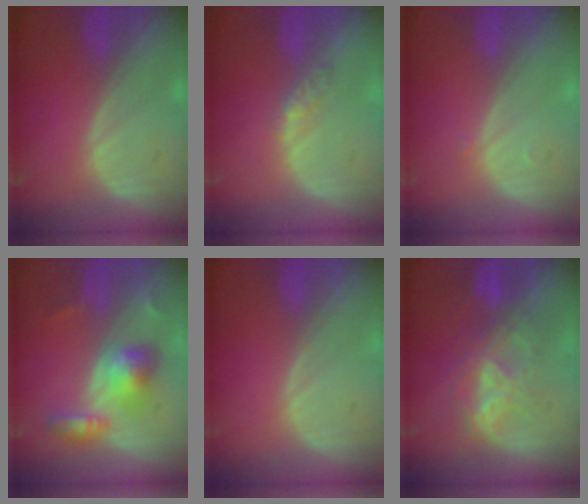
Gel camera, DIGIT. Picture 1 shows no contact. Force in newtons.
{"total": 2.6, "press": 2.3, "slide": 1.3}
{"total": 0.5, "press": 0.4, "slide": 0.3}
{"total": 5.9, "press": 5.9, "slide": 0.1}
{"total": 0.0}
{"total": 7.0, "press": 6.7, "slide": 2.2}